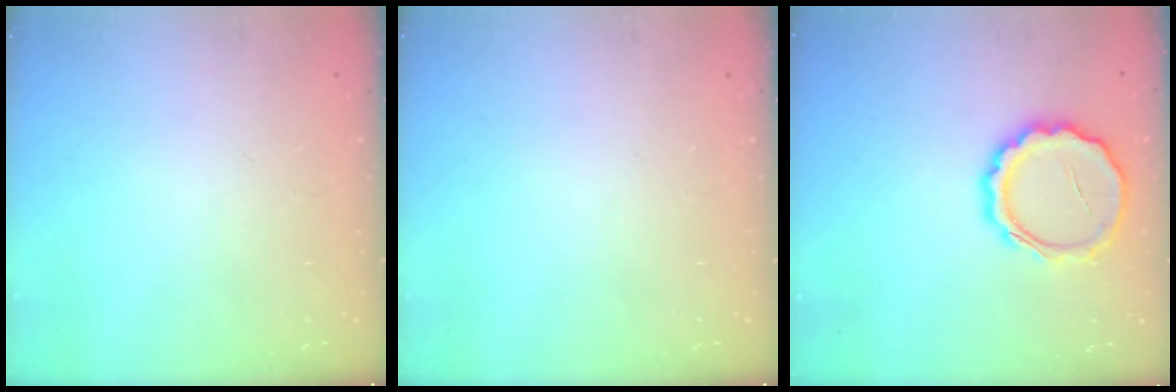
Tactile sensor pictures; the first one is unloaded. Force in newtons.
{"total": 0.0}
{"total": 10.6, "press": 10.6, "slide": 0.7}